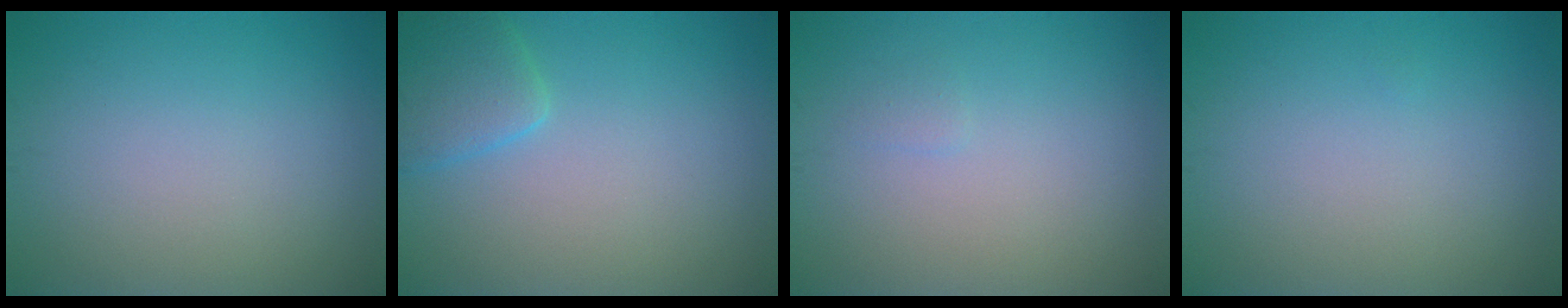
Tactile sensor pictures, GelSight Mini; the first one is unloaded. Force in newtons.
{"total": 2.9, "press": 2.9, "slide": 0.2}
{"total": 0.5, "press": 0.5, "slide": 0.1}
{"total": 0.0}